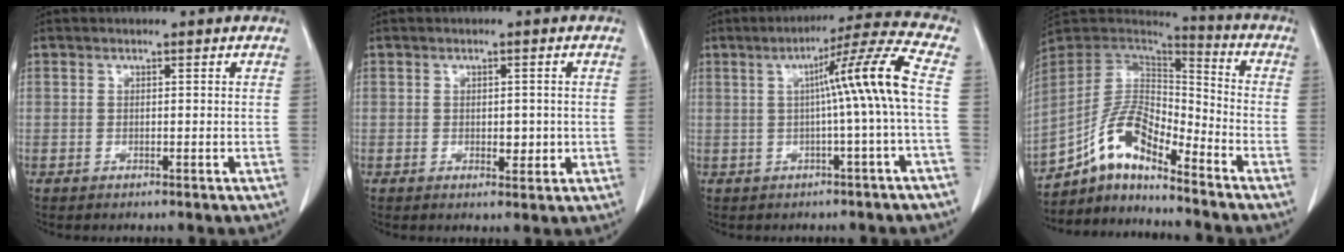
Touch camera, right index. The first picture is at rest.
{"total": 2.6, "force": [-0.3, 1.5, 2.1], "torque": [-0.027, -0.001, 0.001]}
{"total": 9.8, "force": [0.1, -2.2, 9.5], "torque": [-0.140, 0.016, 0.007]}
{"total": 11.9, "force": [-8.8, 3.6, 7.2], "torque": [-0.141, 0.038, -0.163]}